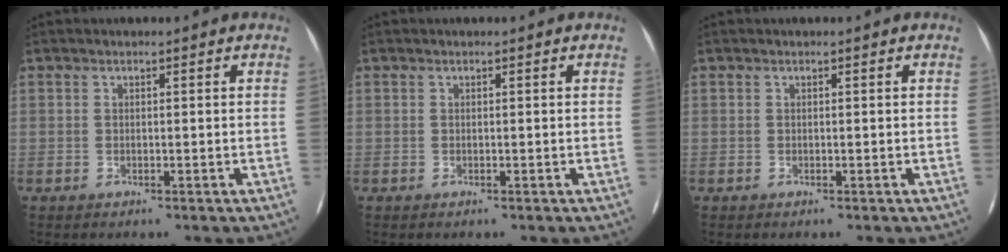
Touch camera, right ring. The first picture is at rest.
{"total": 0.0}
{"total": 0.0}